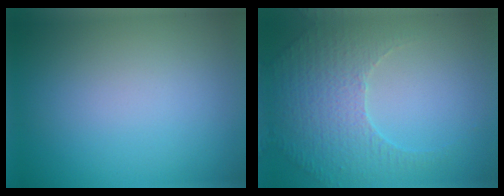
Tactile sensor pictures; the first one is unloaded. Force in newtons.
{"total": 4.1, "press": 3.7, "slide": 1.9}